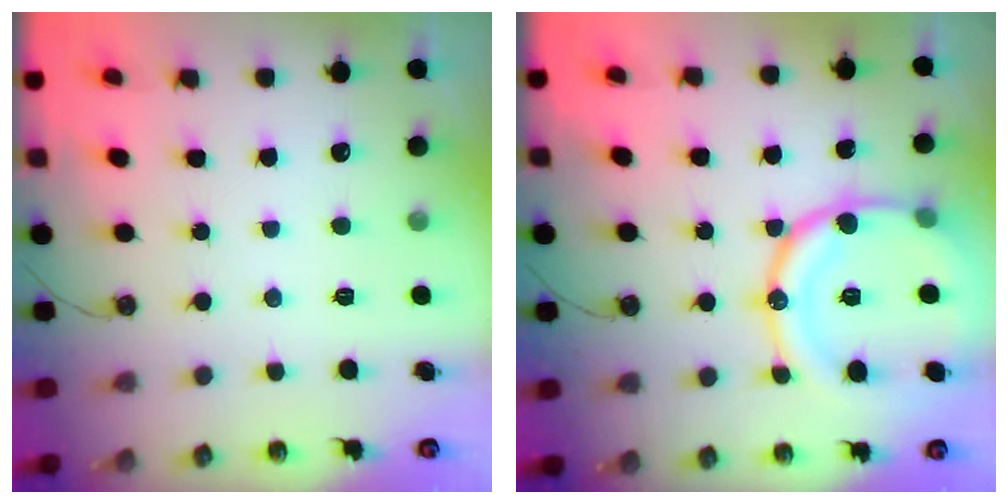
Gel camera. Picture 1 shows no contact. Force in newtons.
{"total": 18.3, "press": 18.3, "slide": 1.1}